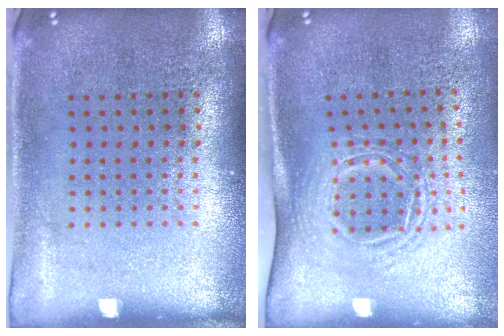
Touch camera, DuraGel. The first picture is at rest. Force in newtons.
{"total": 1.7, "press": 1.2, "slide": 1.2}